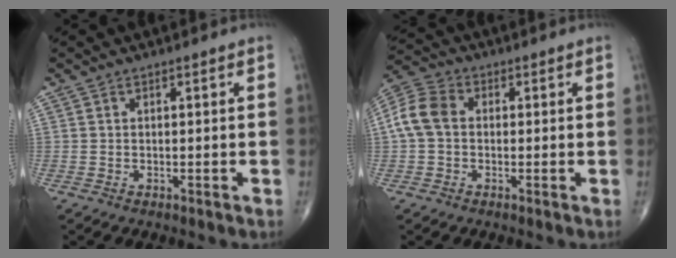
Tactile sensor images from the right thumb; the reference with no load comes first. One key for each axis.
{"total": 7.6, "fx": 0.4, "fy": 5.8, "fz": 4.9, "tx": -0.101, "ty": 0.025, "tz": -0.001}